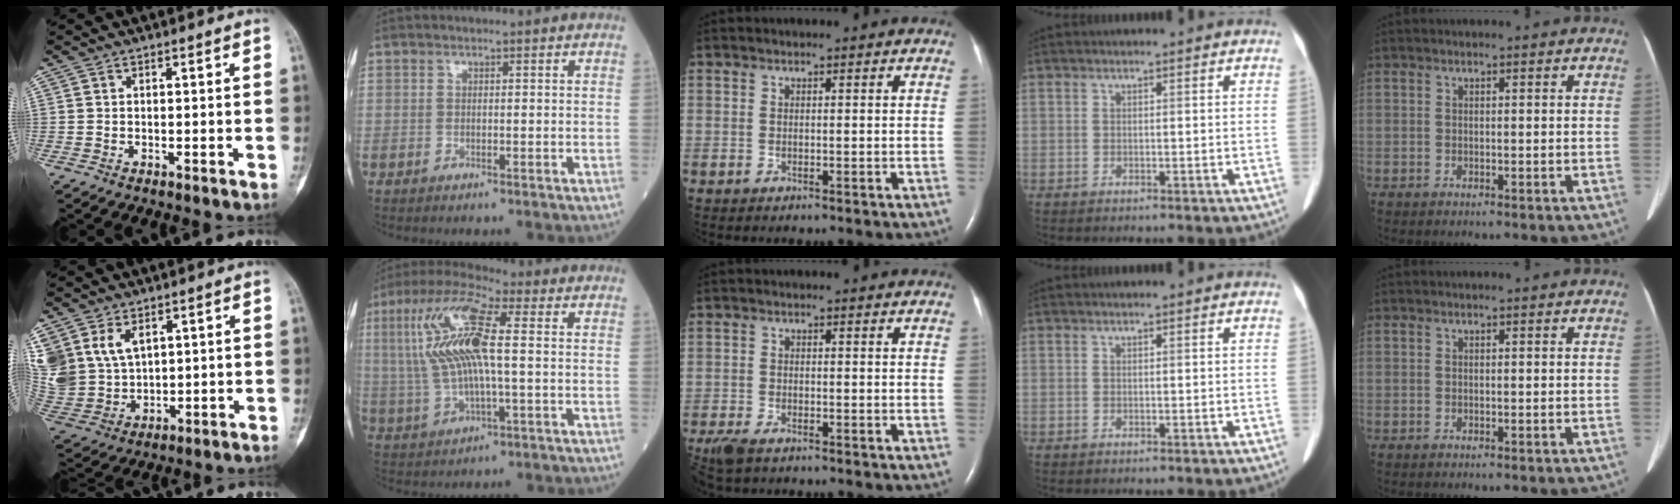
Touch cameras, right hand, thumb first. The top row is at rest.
{"thumb": {"total": 17.0, "force": [6.7, 12.5, 9.3], "torque": [-0.224, 0.004, 0.156]}, "index": {"total": 14.0, "force": [2.0, 3.0, 13.5], "torque": [-0.292, 0.023, 0.035]}, "middle": {"total": 6.3, "force": [-4.8, 2.3, 3.5], "torque": [-0.073, -0.016, -0.084]}}